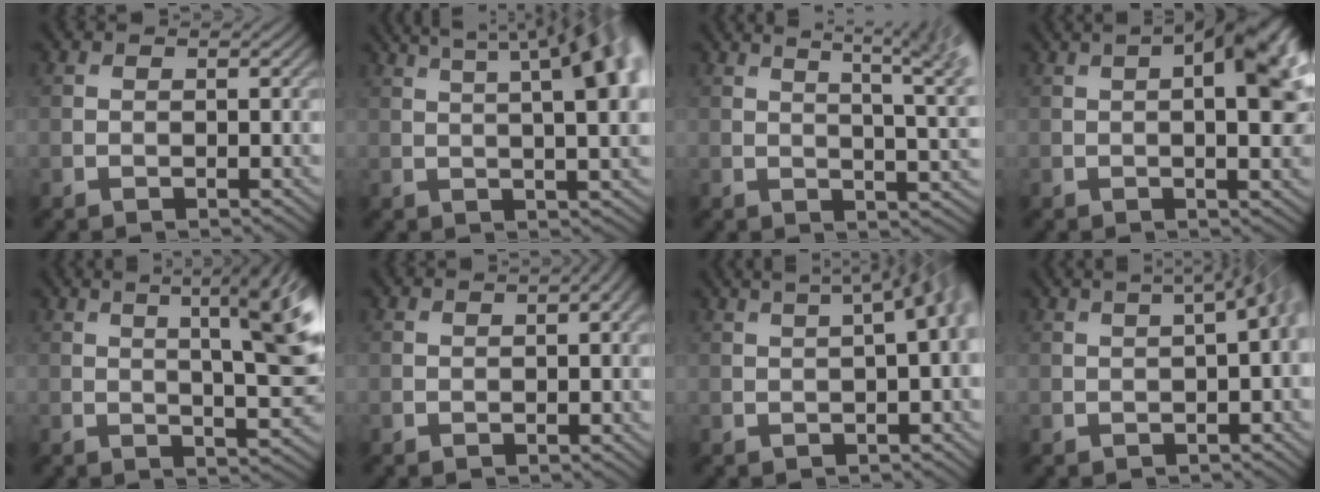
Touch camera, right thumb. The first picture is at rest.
{"total": 13.2, "force": [5.7, 3.9, 11.3], "torque": [-0.145, 0.048, 0.068]}
{"total": 10.6, "force": [5.1, 3.4, 8.6], "torque": [-0.101, 0.026, 0.053]}
{"total": 10.3, "force": [2.3, 4.1, 9.2], "torque": [-0.117, 0.020, 0.020]}
{"total": 9.9, "force": [3.3, 2.1, 9.0], "torque": [-0.105, 0.020, 0.047]}
{"total": 2.3, "force": [0.6, 0.9, 2.0], "torque": [-0.025, 0.007, 0.005]}
{"total": 8.9, "force": [2.6, 3.4, 7.8], "torque": [-0.065, 0.055, 0.013]}
{"total": 6.9, "force": [1.5, 2.7, 6.2], "torque": [-0.048, 0.036, 0.008]}